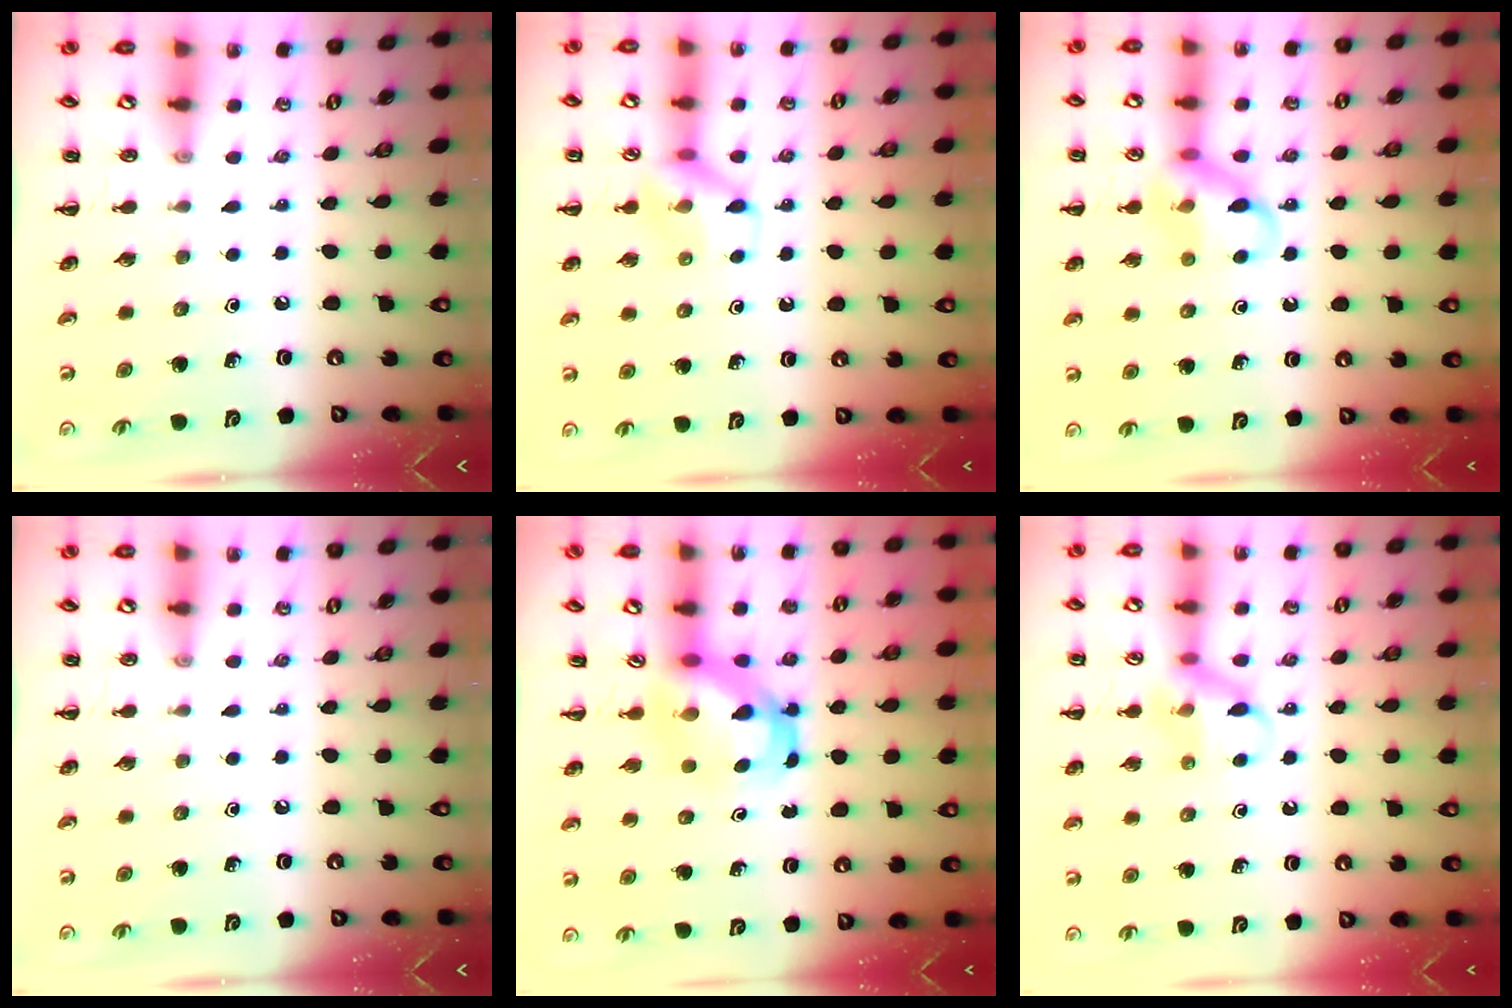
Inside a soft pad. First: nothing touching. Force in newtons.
{"total": 10.5, "press": 10.4, "slide": 1.3}
{"total": 11.5, "press": 11.4, "slide": 1.3}
{"total": 0.0}
{"total": 5.4, "press": 5.2, "slide": 1.3}
{"total": 10.9, "press": 10.8, "slide": 1.7}